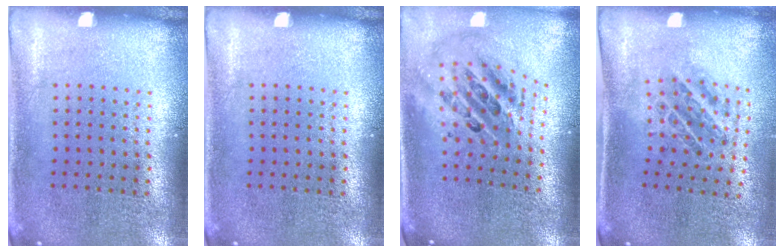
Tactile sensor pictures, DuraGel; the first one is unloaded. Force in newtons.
{"total": 0.0}
{"total": 2.4, "press": 1.7, "slide": 1.7}
{"total": 1.0, "press": 1.0, "slide": 0.2}